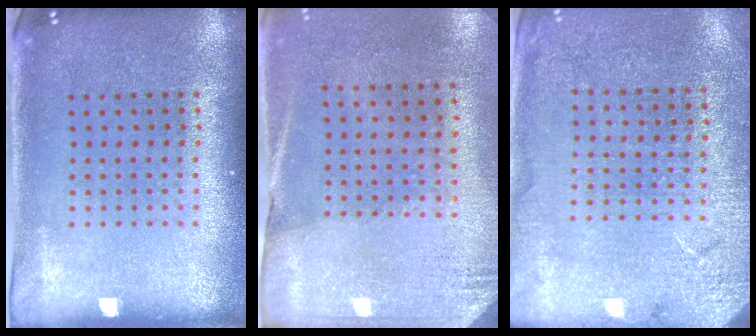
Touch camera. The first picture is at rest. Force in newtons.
{"total": 2.7, "press": 2.4, "slide": 1.3}
{"total": 2.7, "press": 2.7, "slide": 0.2}